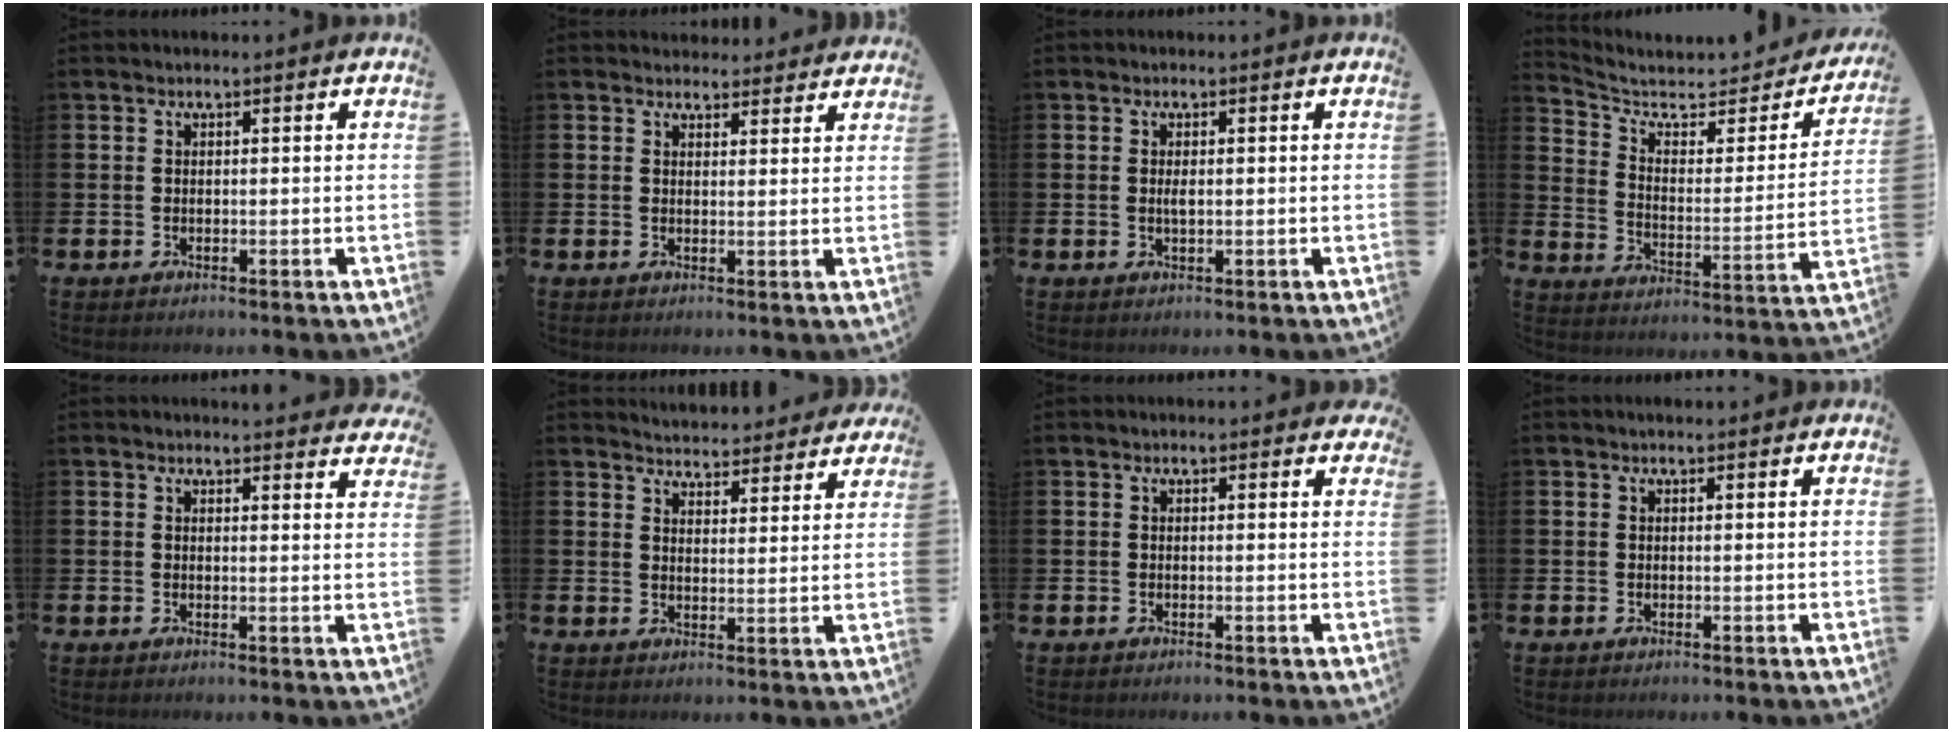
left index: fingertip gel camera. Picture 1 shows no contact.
{"total": 3.1, "force": [2.9, 0.9, -0.2], "torque": [0.008, -0.016, 0.052]}
{"total": 1.1, "force": [0.2, 0.4, 1.1], "torque": [-0.021, 0.002, 0.002]}
{"total": 6.4, "force": [5.2, 2.9, 2.4], "torque": [-0.067, -0.045, 0.080]}
{"total": 2.6, "force": [2.6, 0.3, -0.1], "torque": [0.007, -0.016, 0.045]}
{"total": 4.6, "force": [4.5, 0.9, -0.2], "torque": [-0.003, -0.041, 0.077]}
{"total": 0.6, "force": [0.5, 0.3, 0.2], "torque": [0.005, 0.002, 0.007]}
{"total": 0.7, "force": [0.6, 0.3, 0.3], "torque": [0.004, 0.002, 0.008]}